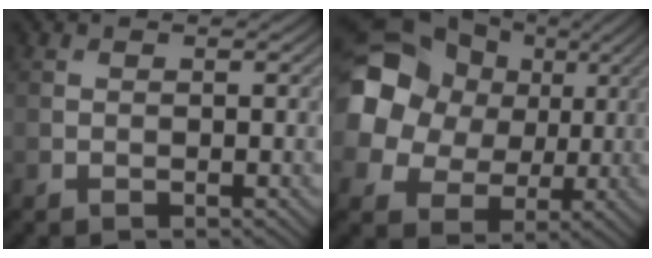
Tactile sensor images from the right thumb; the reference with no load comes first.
{"total": 18.0, "force": [4.8, 15.4, 8.0], "torque": [-0.258, 0.033, 0.079]}